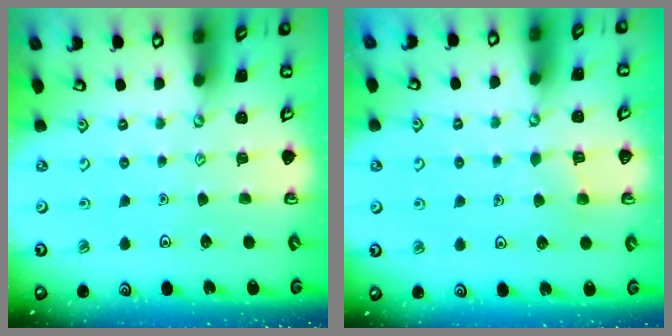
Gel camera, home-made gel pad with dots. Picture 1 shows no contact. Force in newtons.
{"total": 4.9, "press": 4.8, "slide": 0.4}